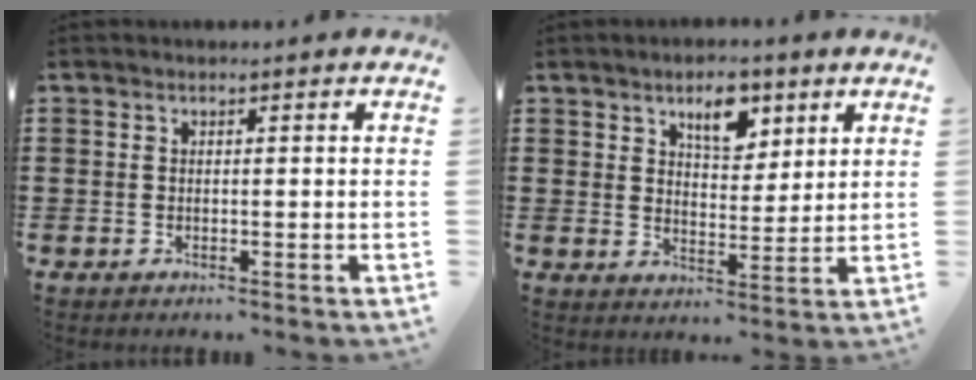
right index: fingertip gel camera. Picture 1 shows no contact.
{"total": 6.2, "force": [3.8, 3.3, 3.7], "torque": [-0.053, 0.001, 0.062]}